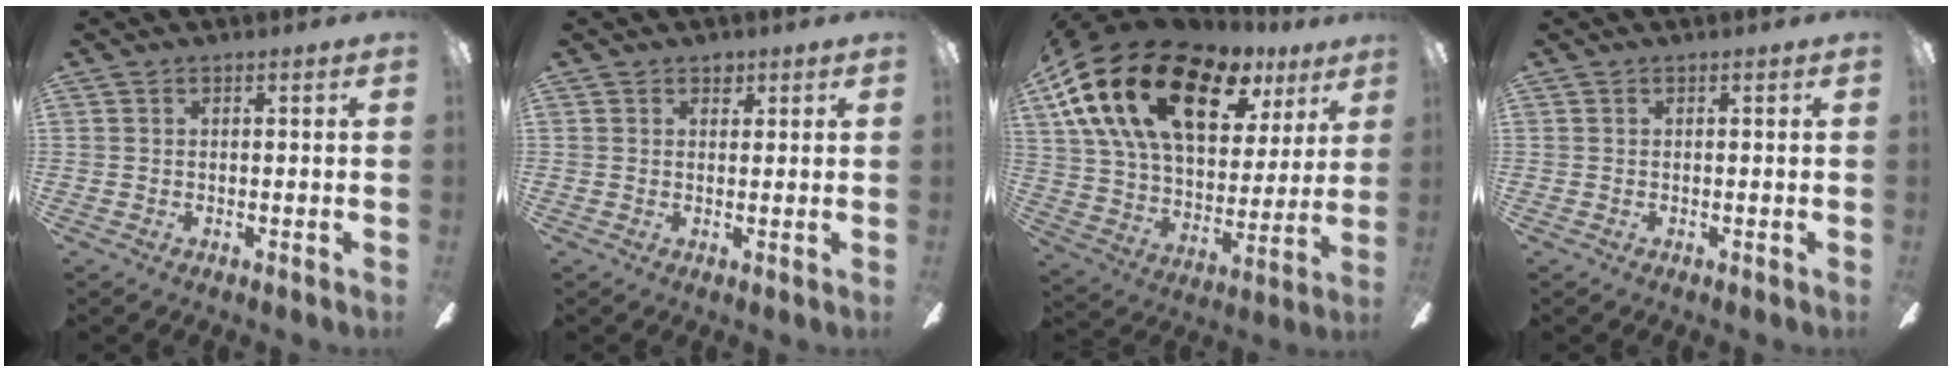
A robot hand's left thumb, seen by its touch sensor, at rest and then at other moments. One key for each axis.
{"total": 2.0, "fx": 1.4, "fy": 1.3, "fz": 0.6, "tx": 0.003, "ty": -0.003, "tz": 0.022}
{"total": 25.6, "fx": 13.7, "fy": 13.3, "fz": 17.1, "tx": -0.326, "ty": -0.064, "tz": 0.240}
{"total": 0.0}